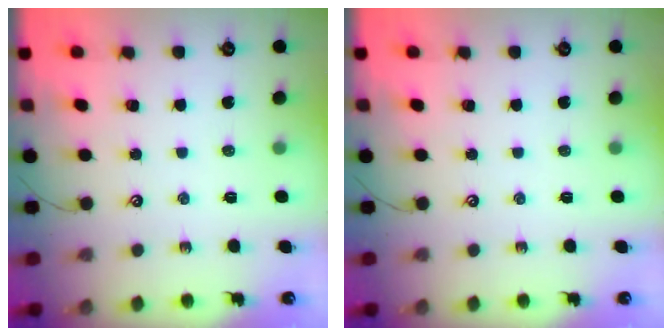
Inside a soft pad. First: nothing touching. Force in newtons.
{"total": 0.0}